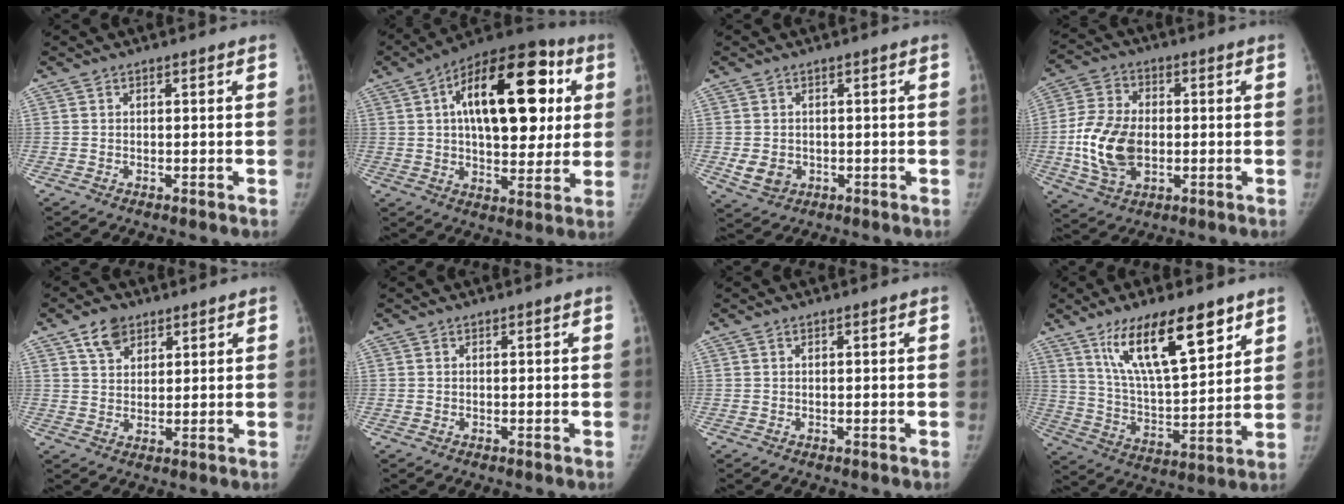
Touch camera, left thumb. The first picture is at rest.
{"total": 25.0, "force": [6.1, 13.0, 20.5], "torque": [-0.270, 0.015, 0.084]}
{"total": 3.9, "force": [-0.4, 3.4, 1.9], "torque": [-0.027, -0.004, 0.007]}
{"total": 13.8, "force": [-1.5, 9.2, 10.2], "torque": [-0.193, 0.006, -0.024]}
{"total": 5.7, "force": [3.5, 3.7, 2.4], "torque": [-0.021, -0.018, 0.065]}
{"total": 0.0}
{"total": 0.0}
{"total": 18.0, "force": [10.7, 5.8, 13.3], "torque": [-0.195, -0.050, 0.195]}